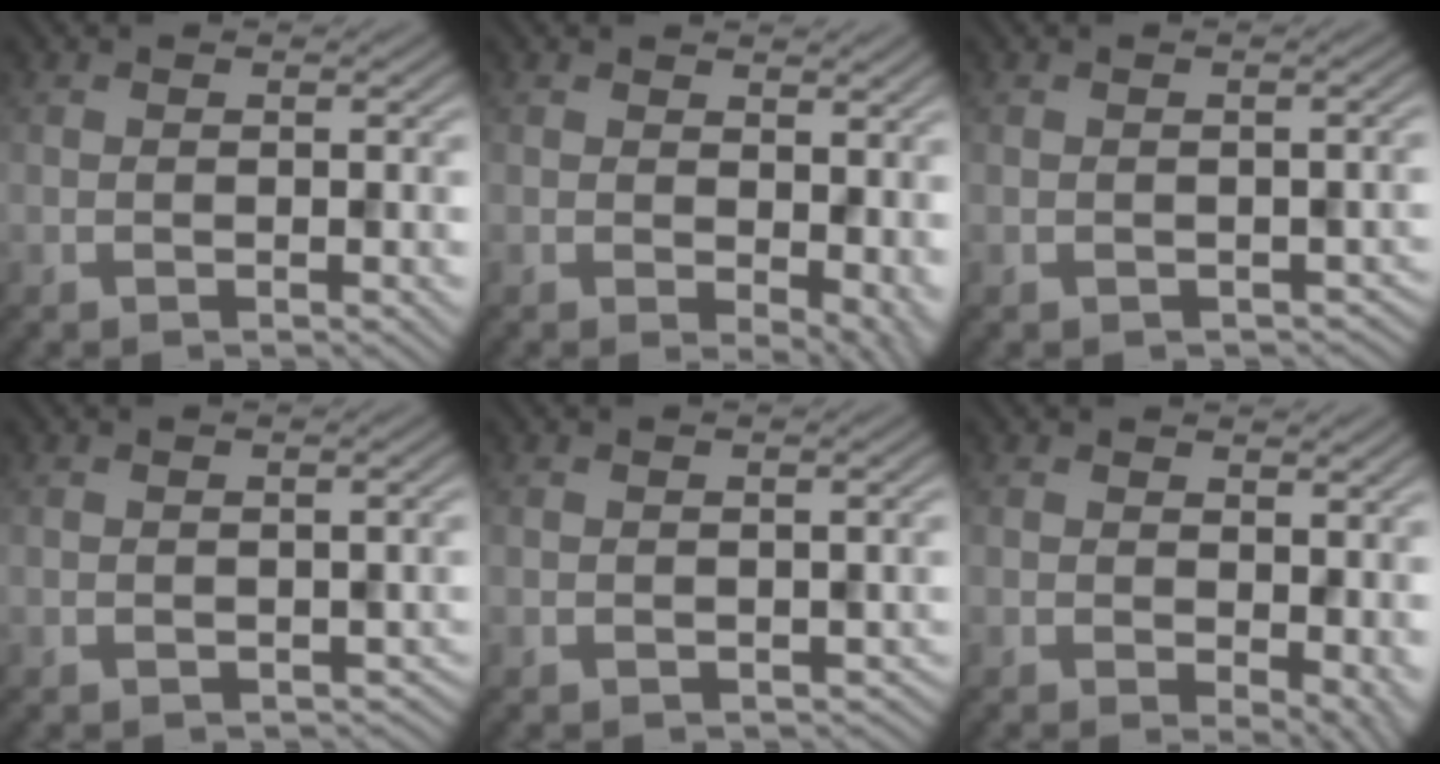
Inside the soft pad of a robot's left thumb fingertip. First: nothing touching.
{"total": 6.4, "force": [0.2, 3.9, 5.0], "torque": [-0.063, -0.019, 0.015]}
{"total": 1.9, "force": [-0.9, 1.3, 1.0], "torque": [-0.018, -0.015, -0.008]}
{"total": 1.7, "force": [-0.7, 1.4, 0.9], "torque": [-0.018, -0.014, -0.008]}
{"total": 1.4, "force": [-0.5, 1.1, 0.6], "torque": [-0.014, -0.013, -0.005]}
{"total": 5.8, "force": [0.0, 3.6, 4.5], "torque": [-0.053, -0.018, 0.012]}